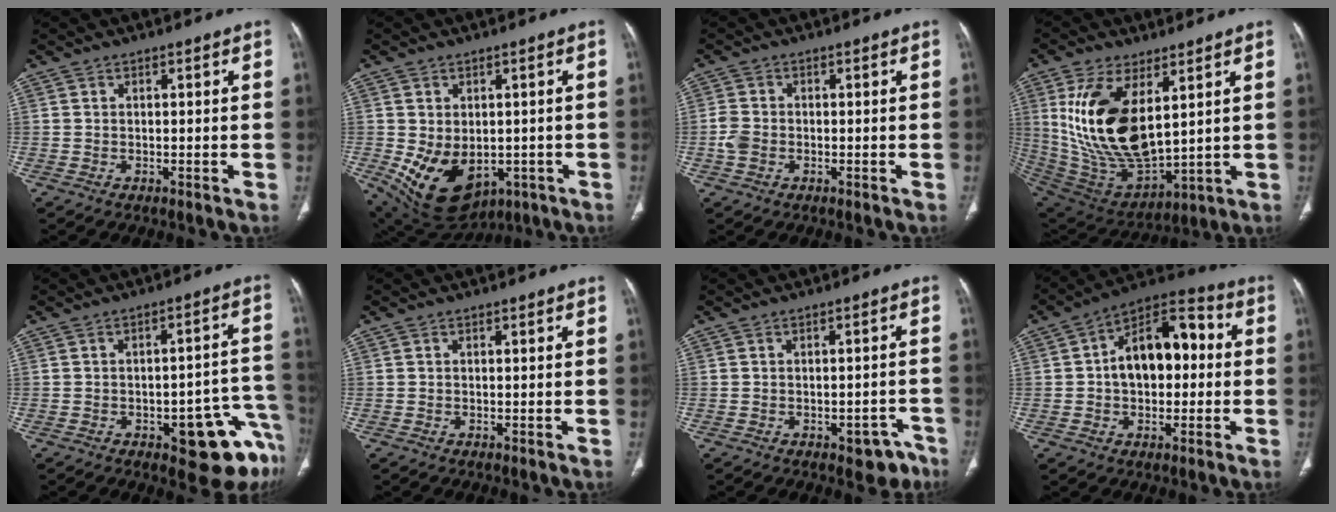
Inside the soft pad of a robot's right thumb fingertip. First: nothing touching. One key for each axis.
{"total": 13.1, "fx": -3.0, "fy": 9.2, "fz": 8.9, "tx": -0.137, "ty": -0.008, "tz": -0.016}
{"total": 3.0, "fx": -0.9, "fy": 2.3, "fz": 1.8, "tx": -0.041, "ty": 0.007, "tz": -0.019}
{"total": 20.5, "fx": 5.9, "fy": 10.1, "fz": 16.9, "tx": -0.319, "ty": -0.029, "tz": 0.132}
{"total": 13.7, "fx": -6.3, "fy": 4.9, "fz": 11.1, "tx": -0.073, "ty": 0.045, "tz": -0.065}
{"total": 0.0}
{"total": 4.3, "fx": -2.6, "fy": 2.4, "fz": 2.5, "tx": -0.011, "ty": 0.018, "tz": -0.028}
{"total": 15.2, "fx": 1.0, "fy": 9.3, "fz": 12.0, "tx": -0.151, "ty": 0.042, "tz": 0.005}